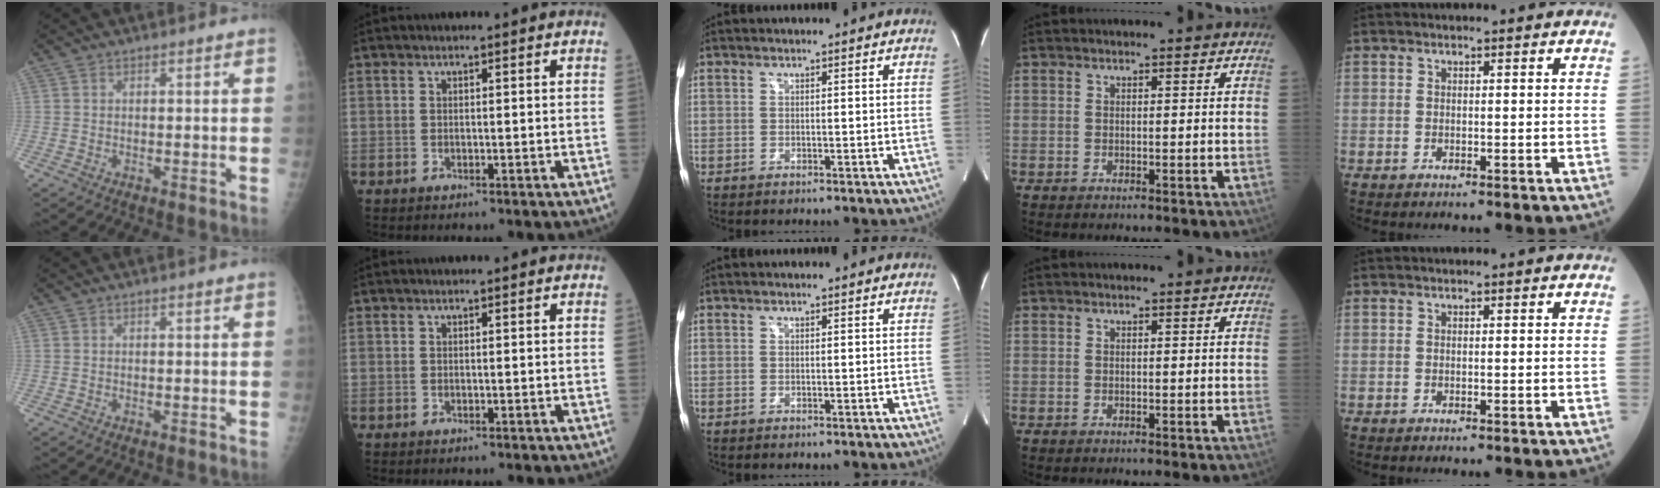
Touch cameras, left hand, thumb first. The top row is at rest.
{}